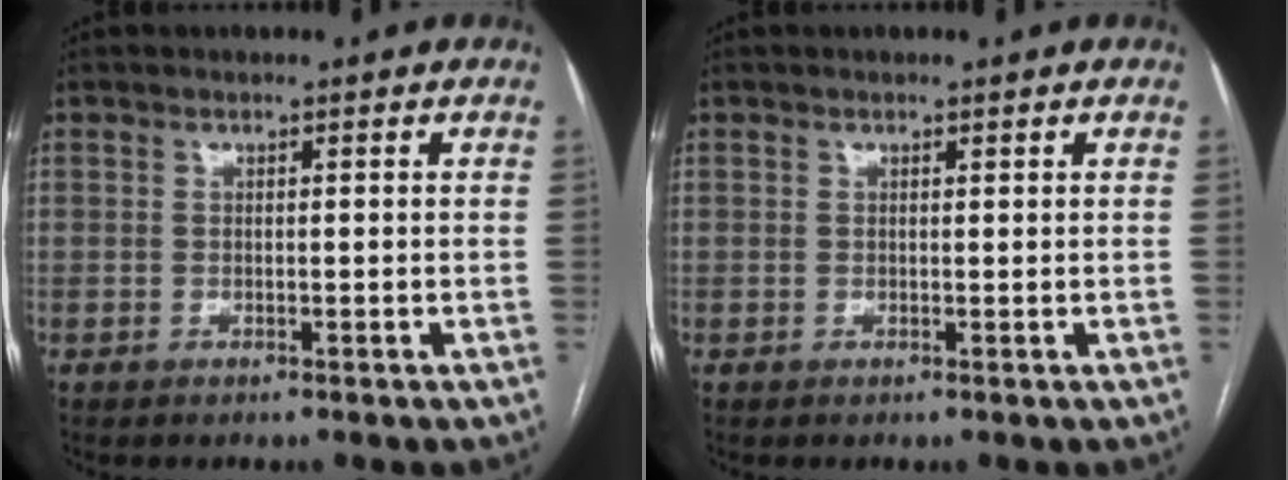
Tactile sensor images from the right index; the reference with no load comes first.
{"total": 0.0}